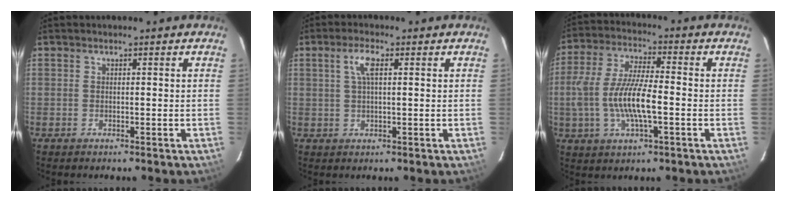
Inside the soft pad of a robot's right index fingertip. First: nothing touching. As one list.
[{"total": 3.7, "force": [1.2, 1.0, 3.3], "torque": [-0.067, 0.007, 0.023]}, {"total": 12.3, "force": [-2.3, 3.3, 11.6], "torque": [-0.239, 0.000, -0.045]}]